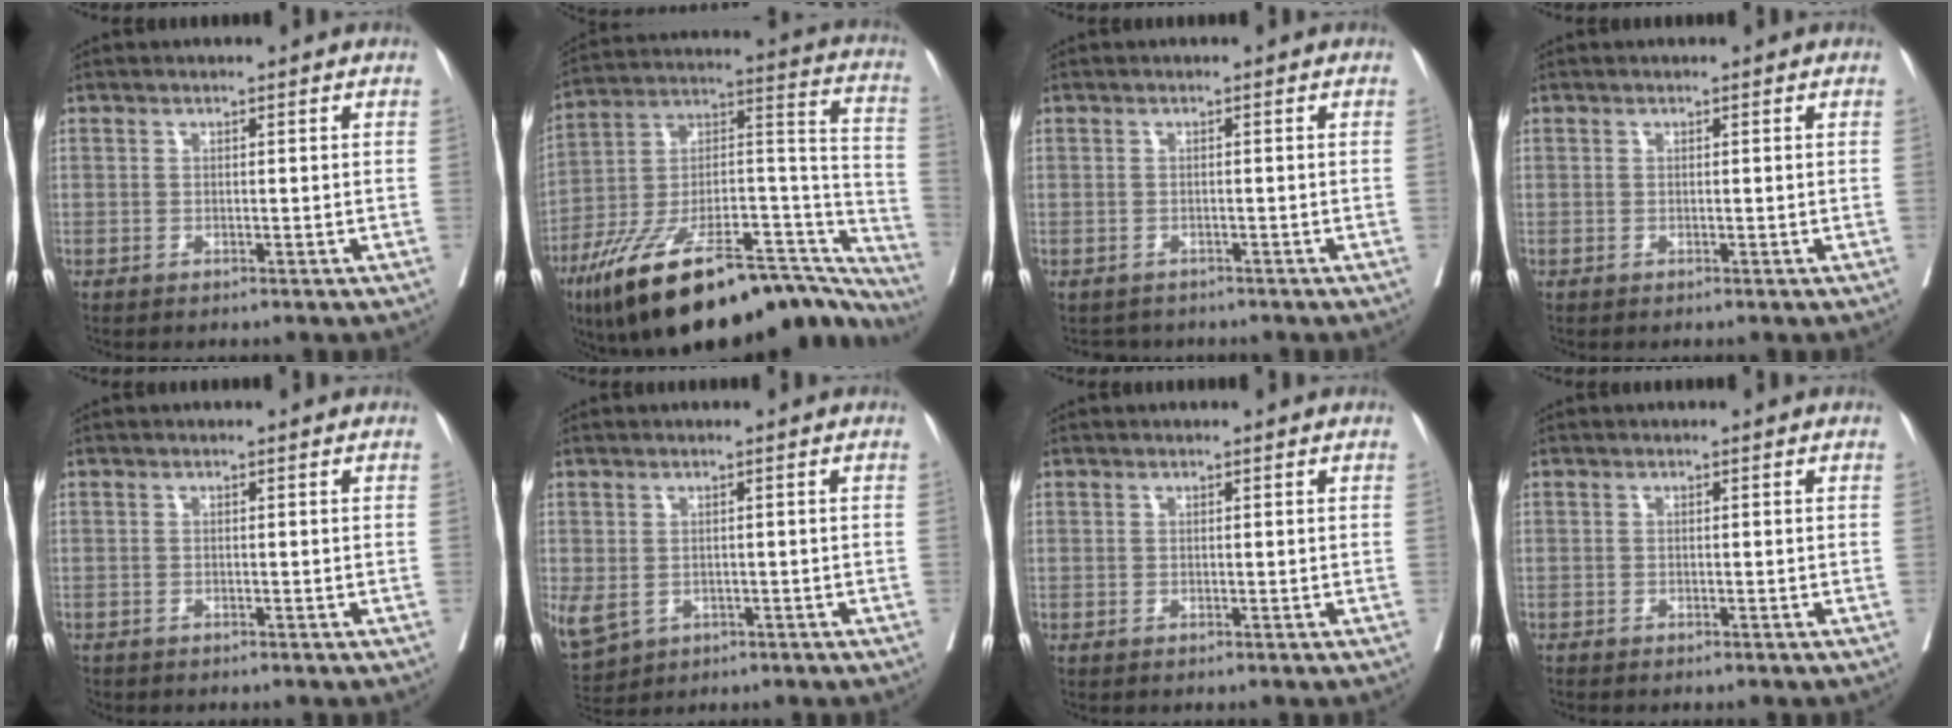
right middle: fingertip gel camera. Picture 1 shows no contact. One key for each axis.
{"total": 35.3, "fx": -25.8, "fy": 10.4, "fz": 21.7, "tx": -0.284, "ty": 0.014, "tz": -0.384}
{"total": 2.3, "fx": -1.9, "fy": 1.1, "fz": -0.3, "tx": 0.002, "ty": 0.000, "tz": -0.031}
{"total": 0.0}
{"total": 1.3, "fx": -1.2, "fy": 0.6, "fz": 0.2, "tx": -0.011, "ty": -0.004, "tz": -0.022}
{"total": 8.7, "fx": -2.7, "fy": 7.1, "fz": 4.3, "tx": -0.123, "ty": -0.003, "tz": -0.028}
{"total": 0.0}
{"total": 0.9, "fx": -0.8, "fy": 0.1, "fz": 0.3, "tx": -0.008, "ty": -0.002, "tz": -0.013}